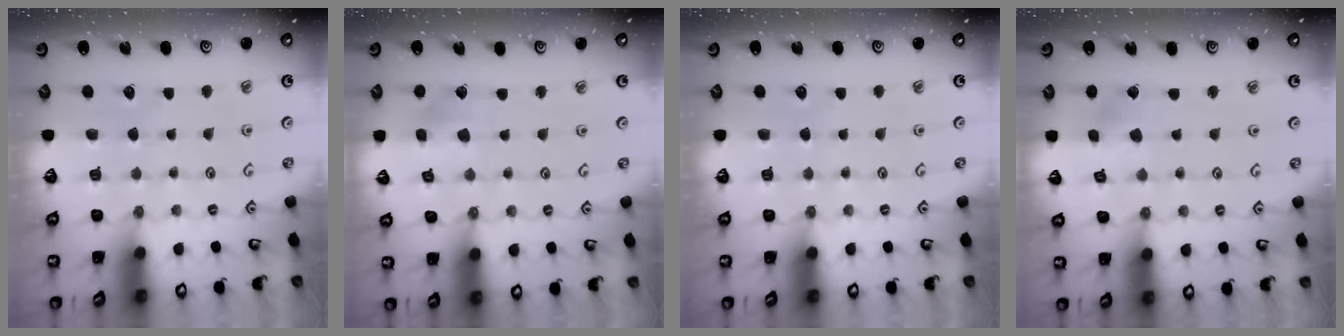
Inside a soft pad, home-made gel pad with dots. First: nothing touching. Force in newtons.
{"total": 3.7, "press": 3.6, "slide": 0.5}
{"total": 0.0}
{"total": 2.4, "press": 2.4, "slide": 0.2}